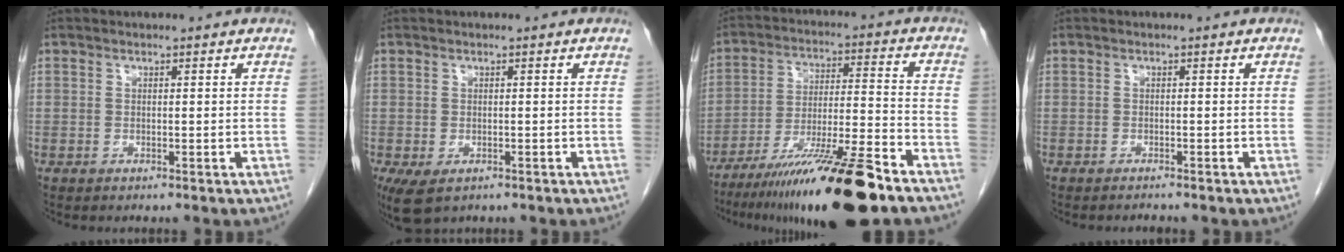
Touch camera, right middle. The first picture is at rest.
{"total": 4.8, "force": [-2.5, 2.9, 2.9], "torque": [-0.053, -0.011, -0.037]}
{"total": 18.6, "force": [-13.4, 0.6, 12.9], "torque": [-0.192, -0.026, -0.227]}
{"total": 0.9, "force": [-0.8, 0.2, 0.1], "torque": [-0.004, -0.002, -0.008]}